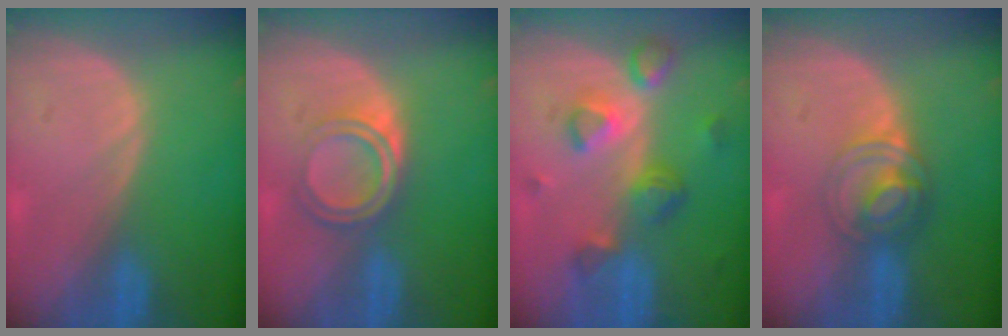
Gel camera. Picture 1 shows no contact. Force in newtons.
{"total": 4.7, "press": 4.6, "slide": 0.7}
{"total": 7.7, "press": 6.9, "slide": 3.5}
{"total": 6.2, "press": 5.3, "slide": 3.2}